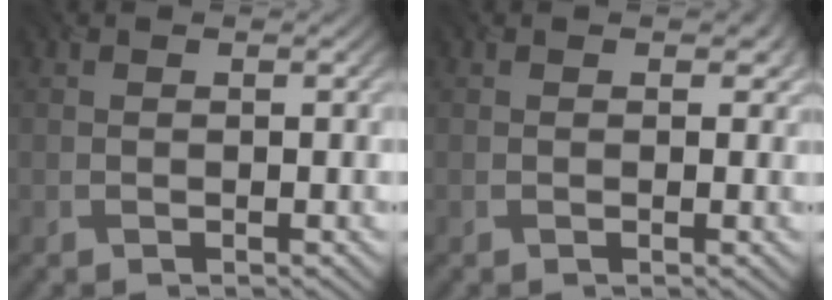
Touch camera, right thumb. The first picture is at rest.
{"total": 0.7, "force": [0.3, 0.6, 0.2], "torque": [-0.005, -0.006, 0.000]}